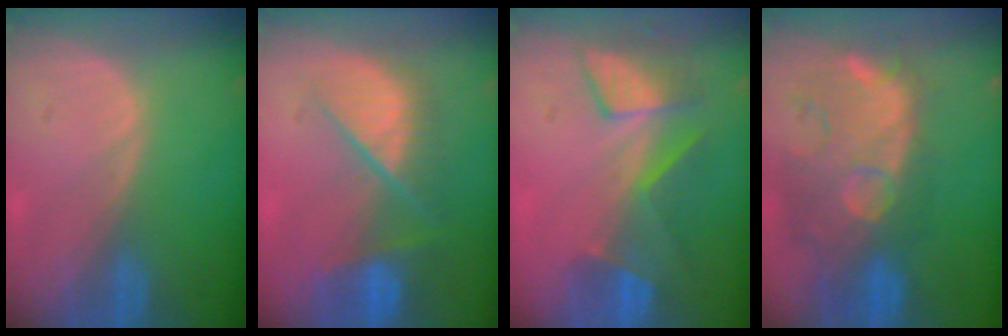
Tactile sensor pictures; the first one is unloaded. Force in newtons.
{"total": 9.1, "press": 8.0, "slide": 4.3}
{"total": 8.5, "press": 7.3, "slide": 4.3}
{"total": 12.5, "press": 11.2, "slide": 5.4}